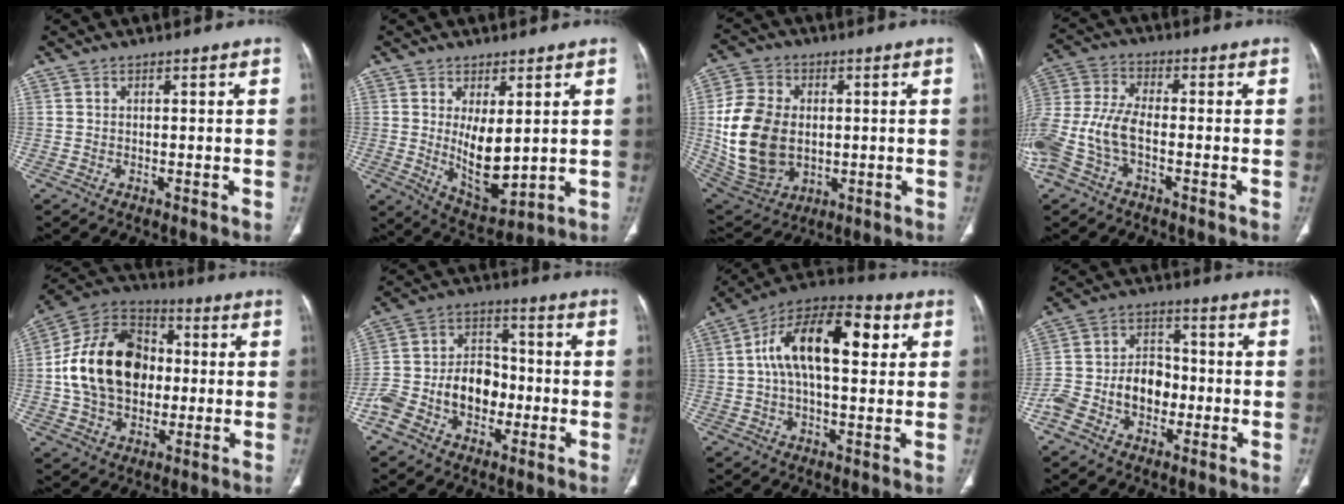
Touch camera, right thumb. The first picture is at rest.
{"total": 9.5, "force": [0.9, 4.4, 8.4], "torque": [-0.118, -0.031, 0.037]}
{"total": 18.1, "force": [0.1, 13.2, 12.4], "torque": [-0.229, -0.003, 0.021]}
{"total": 12.5, "force": [-4.1, 6.4, 9.9], "torque": [-0.232, 0.027, -0.081]}
{"total": 20.8, "force": [0.5, 15.0, 14.3], "torque": [-0.230, 0.026, 0.009]}
{"total": 13.8, "force": [-4.2, 9.8, 8.7], "torque": [-0.137, 0.051, -0.081]}
{"total": 17.9, "force": [4.0, 8.6, 15.1], "torque": [-0.237, 0.032, 0.056]}
{"total": 11.7, "force": [-3.4, 8.4, 7.4], "torque": [-0.117, 0.044, -0.068]}